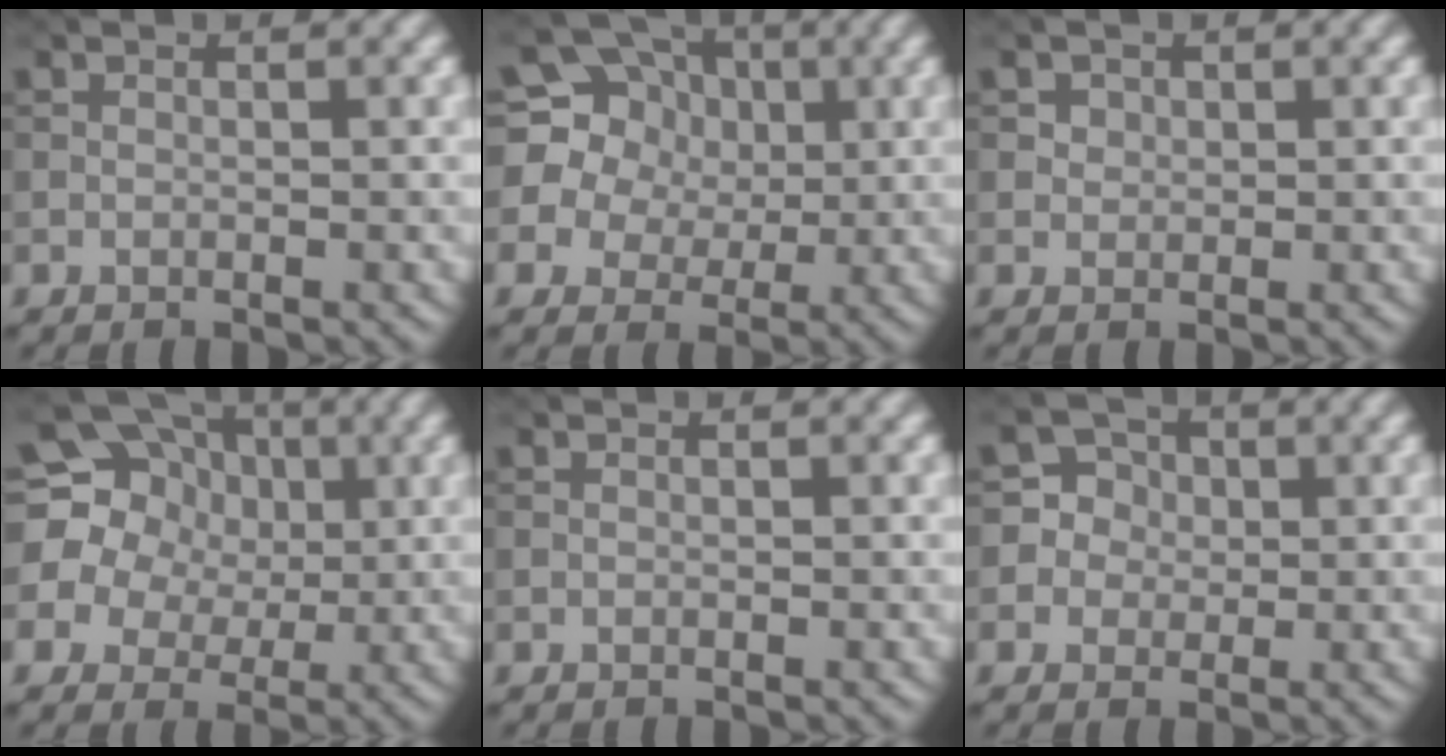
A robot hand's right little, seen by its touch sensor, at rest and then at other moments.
{"total": 11.8, "force": [3.8, 10.4, 4.1], "torque": [-0.128, 0.054, 0.064]}
{"total": 0.7, "force": [0.2, 0.7, 0.0], "torque": [0.000, -0.003, 0.017]}
{"total": 14.7, "force": [3.8, 13.2, 5.1], "torque": [-0.146, 0.058, 0.057]}
{"total": 0.0}
{"total": 3.5, "force": [-0.2, 3.5, 0.3], "torque": [0.011, 0.017, 0.001]}